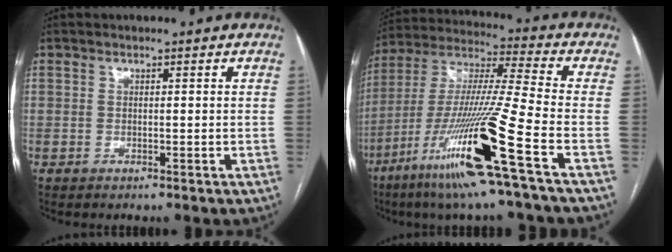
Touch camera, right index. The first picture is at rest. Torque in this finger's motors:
{"motor_torque": [2.05, -0.09, 1.05, 0.21]}